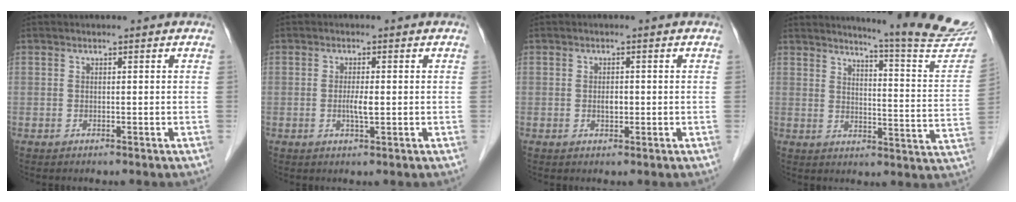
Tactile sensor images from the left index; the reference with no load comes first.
{"total": 2.2, "force": [-0.3, 0.2, 2.2], "torque": [-0.044, -0.001, -0.004]}
{"total": 1.5, "force": [-0.2, 0.8, 1.2], "torque": [-0.023, 0.002, -0.001]}
{"total": 18.5, "force": [17.3, -1.1, 6.5], "torque": [-0.089, -0.116, 0.196]}